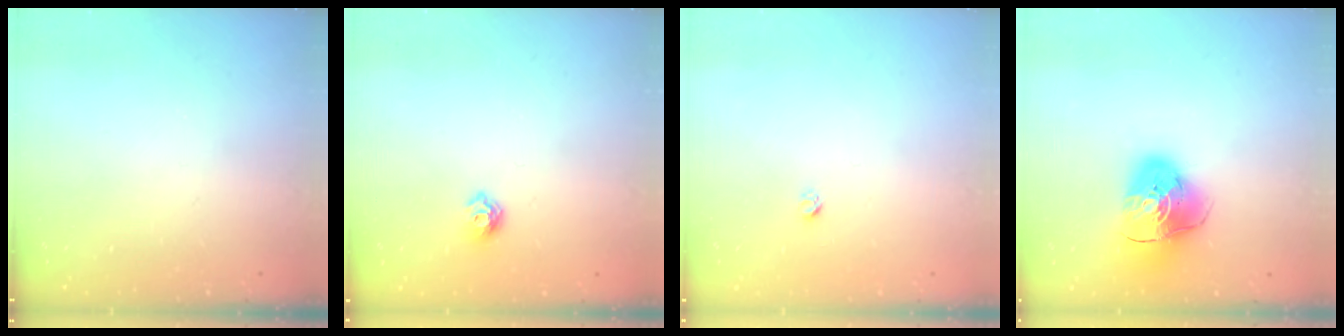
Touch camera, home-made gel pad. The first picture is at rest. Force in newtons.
{"total": 7.3, "press": 7.2, "slide": 0.8}
{"total": 1.9, "press": 1.9, "slide": 0.1}
{"total": 12.7, "press": 12.6, "slide": 1.7}